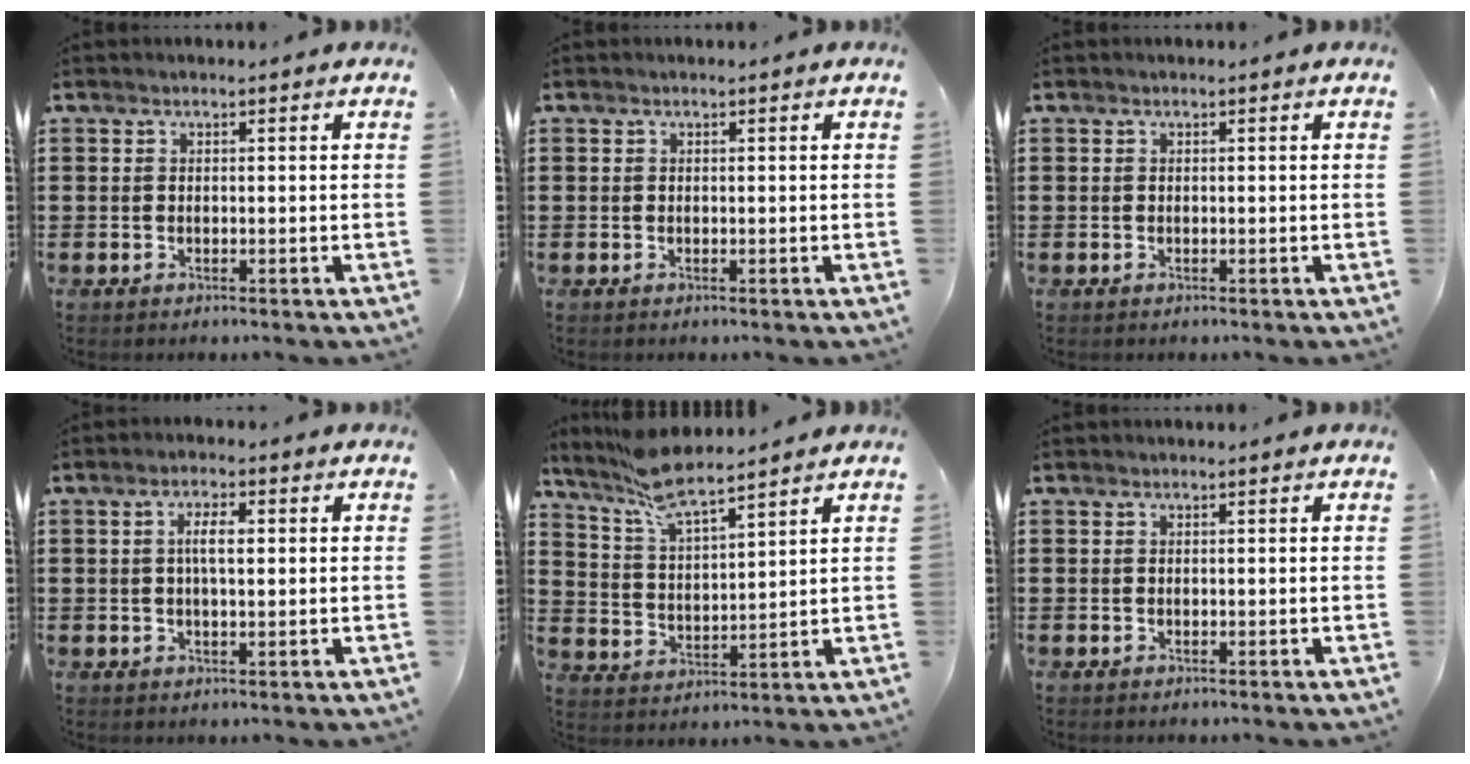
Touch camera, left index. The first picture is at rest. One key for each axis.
{"total": 0.0}
{"total": 0.0}
{"total": 3.8, "fx": 0.5, "fy": 1.2, "fz": 3.6, "tx": -0.070, "ty": 0.004, "tz": 0.006}
{"total": 8.0, "fx": 7.0, "fy": 1.3, "fz": 3.6, "tx": -0.093, "ty": -0.023, "tz": 0.127}
{"total": 0.0}